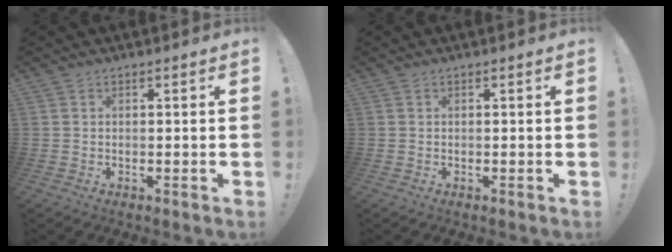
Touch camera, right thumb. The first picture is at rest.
{"total": 0.0}